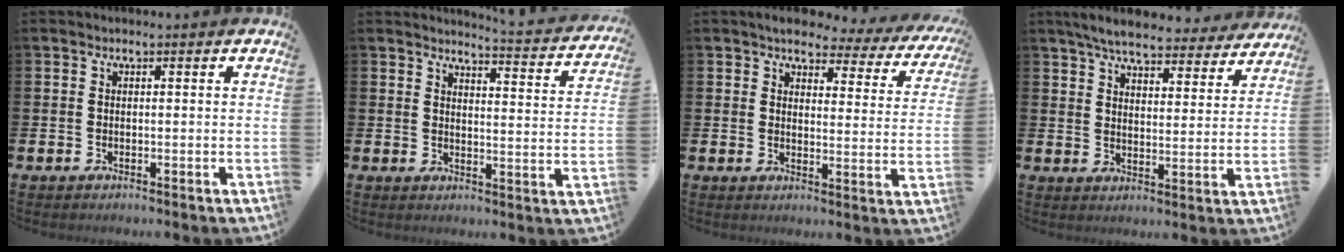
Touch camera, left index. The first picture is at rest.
{"total": 3.9, "force": [3.8, -0.2, 0.6], "torque": [-0.010, -0.038, 0.059]}
{"total": 3.8, "force": [3.3, 1.5, 0.9], "torque": [-0.024, -0.028, 0.049]}
{"total": 6.4, "force": [6.0, 1.0, 2.0], "torque": [-0.046, -0.034, 0.101]}